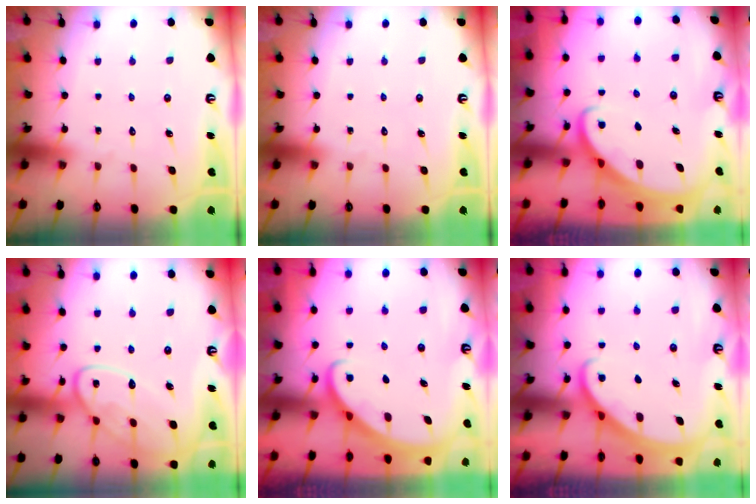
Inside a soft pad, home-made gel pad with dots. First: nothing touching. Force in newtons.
{"total": 0.0}
{"total": 2.3, "press": 2.3, "slide": 0.3}
{"total": 13.4, "press": 13.4, "slide": 1.1}
{"total": 2.8, "press": 2.8, "slide": 0.2}
{"total": 2.0, "press": 2.0, "slide": 0.2}